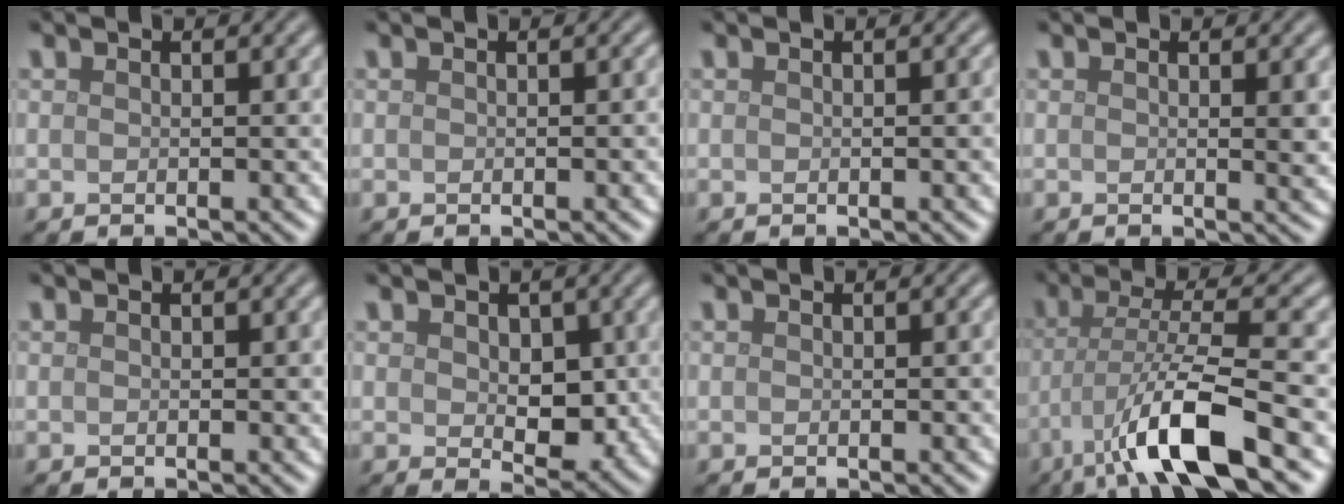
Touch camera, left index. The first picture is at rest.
{"total": 0.6, "force": [-0.1, 0.1, 0.6], "torque": [-0.005, 0.002, -0.001]}
{"total": 1.2, "force": [0.0, 0.3, 1.1], "torque": [-0.011, 0.003, -0.001]}
{"total": 1.6, "force": [0.3, 0.3, 1.6], "torque": [-0.017, -0.002, 0.002]}
{"total": 0.0}
{"total": 3.9, "force": [0.3, 2.6, 2.9], "torque": [-0.040, -0.010, 0.008]}
{"total": 0.6, "force": [-0.1, 0.1, 0.6], "torque": [-0.006, 0.002, -0.001]}
{"total": 9.0, "force": [-4.5, 1.7, 7.6], "torque": [-0.138, 0.002, -0.087]}